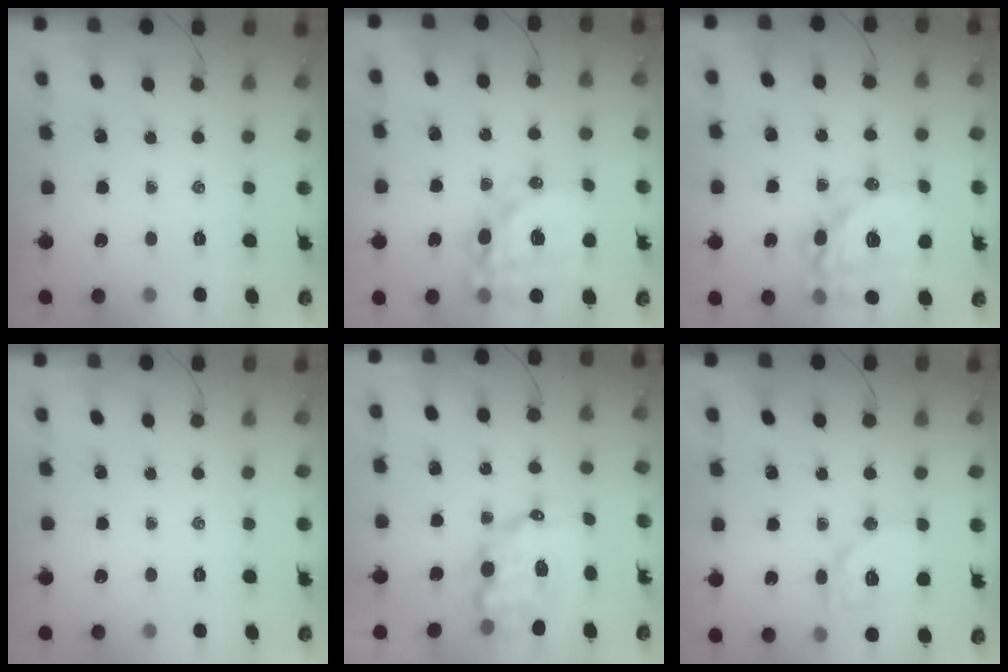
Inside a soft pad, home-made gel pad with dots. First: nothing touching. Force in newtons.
{"total": 18.5, "press": 18.0, "slide": 4.4}
{"total": 18.4, "press": 18.1, "slide": 3.4}
{"total": 0.0}
{"total": 10.7, "press": 10.4, "slide": 2.5}
{"total": 12.6, "press": 12.5, "slide": 1.5}